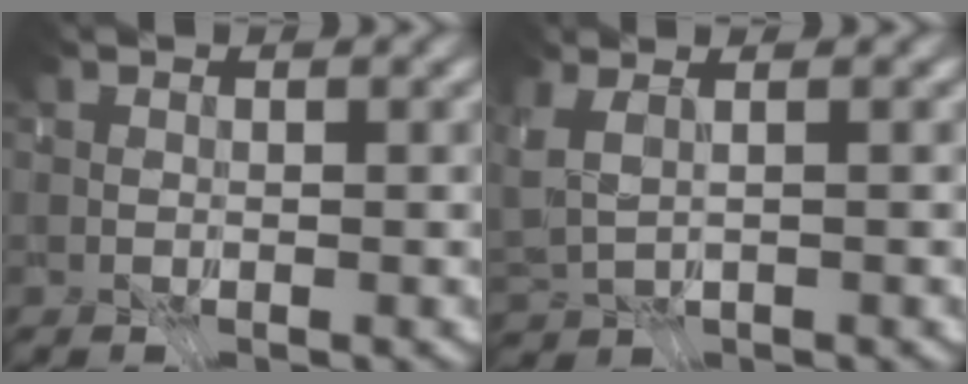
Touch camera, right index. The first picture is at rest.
{"total": 1.7, "force": [-0.3, -1.6, 0.5], "torque": [-0.016, -0.009, 0.008]}